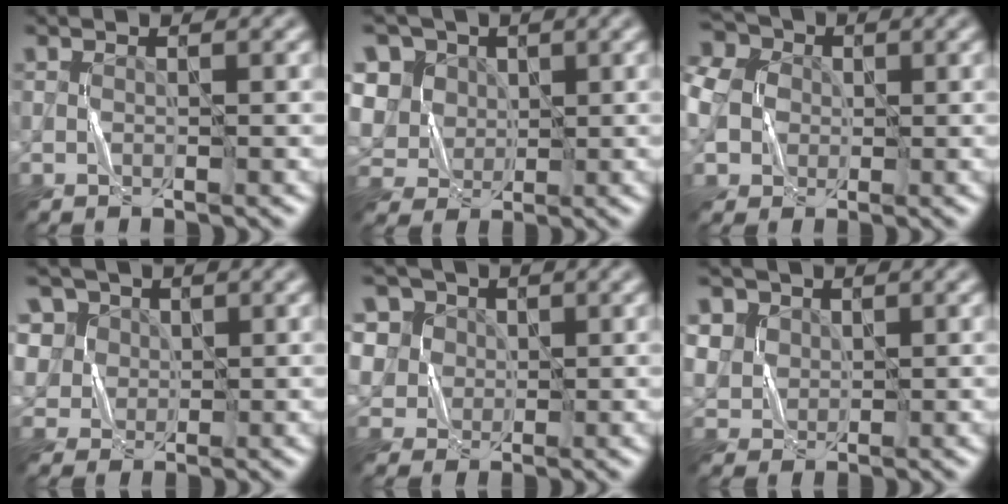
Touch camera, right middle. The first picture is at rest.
{"total": 8.6, "force": [3.2, 7.1, 3.7], "torque": [-0.089, 0.023, 0.038]}
{"total": 8.9, "force": [0.2, 7.5, 4.8], "torque": [-0.113, 0.020, -0.023]}
{"total": 6.9, "force": [3.0, 5.7, 2.5], "torque": [-0.064, 0.014, 0.043]}
{"total": 7.6, "force": [3.7, 6.1, 2.7], "torque": [-0.065, 0.016, 0.049]}
{"total": 4.7, "force": [2.1, 3.8, 1.5], "torque": [-0.061, 0.007, 0.044]}